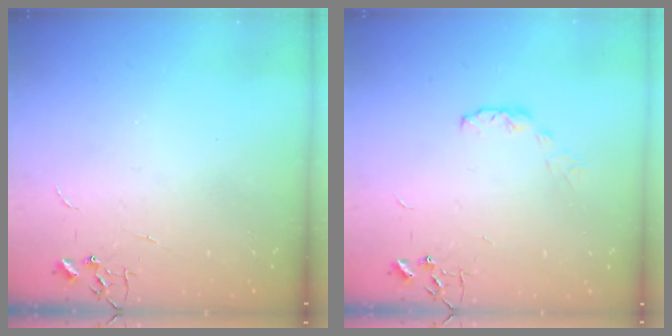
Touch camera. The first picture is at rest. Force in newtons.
{"total": 4.2, "press": 4.1, "slide": 0.7}